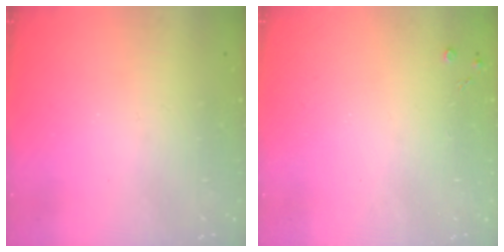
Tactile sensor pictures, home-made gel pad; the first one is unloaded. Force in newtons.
{"total": 2.5, "press": 2.5, "slide": 0.5}